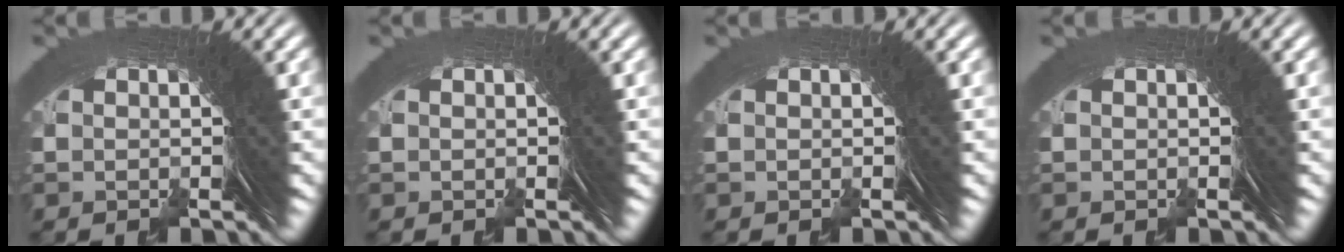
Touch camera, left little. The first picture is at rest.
{"total": 0.0}
{"total": 0.0}
{"total": 0.0}